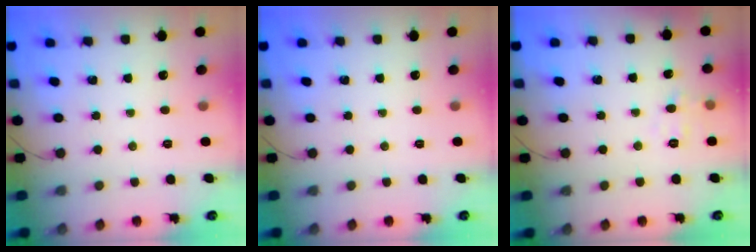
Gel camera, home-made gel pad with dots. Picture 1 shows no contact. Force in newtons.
{"total": 0.0}
{"total": 4.9, "press": 4.8, "slide": 1.3}